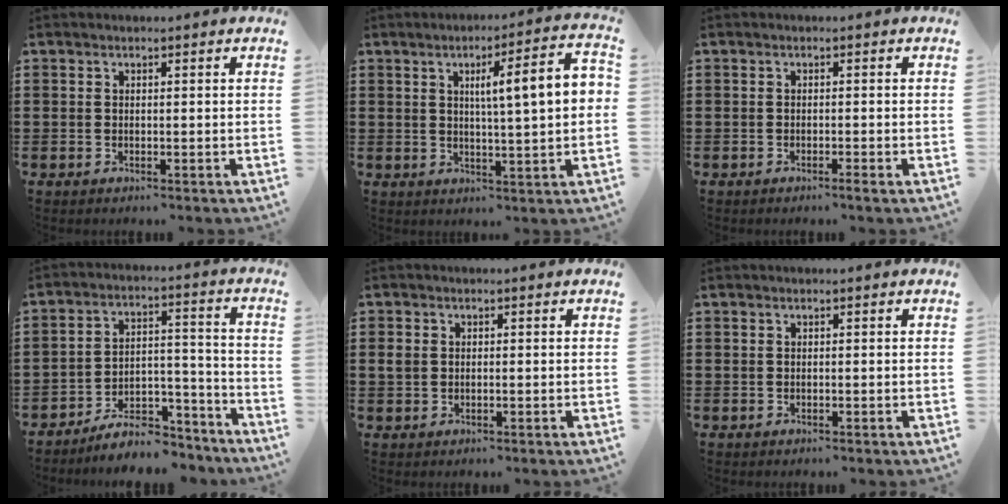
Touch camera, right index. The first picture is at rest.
{"total": 8.4, "force": [1.6, 0.8, 8.2], "torque": [-0.138, -0.006, 0.017]}
{"total": 0.9, "force": [-0.6, -0.1, 0.6], "torque": [-0.011, -0.004, -0.012]}
{"total": 7.6, "force": [-6.8, 2.2, 2.7], "torque": [-0.040, 0.024, -0.126]}
{"total": 1.5, "force": [0.0, 1.2, 0.9], "torque": [-0.028, 0.003, -0.002]}
{"total": 0.0}